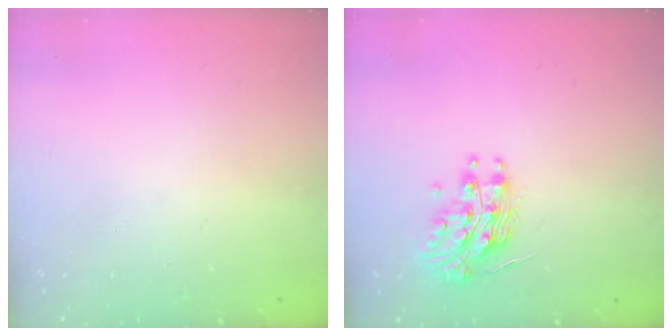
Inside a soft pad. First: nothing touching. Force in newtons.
{"total": 13.2, "press": 13.2, "slide": 0.8}